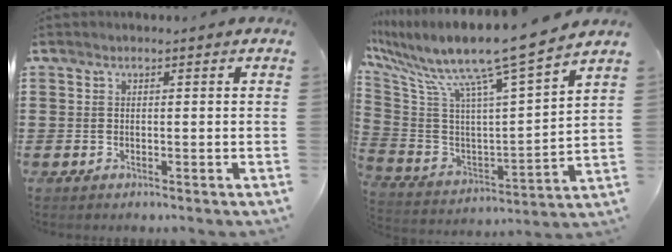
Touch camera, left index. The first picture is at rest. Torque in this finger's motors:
{"motor_torque": [0.63, -0.49, 0.70, 0.21]}